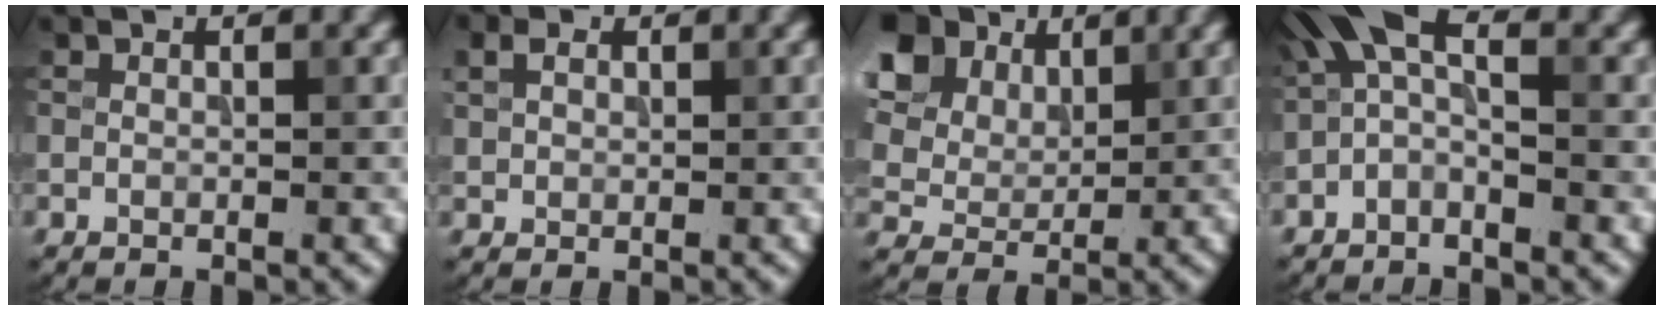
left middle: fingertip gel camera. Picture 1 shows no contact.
{"total": 2.3, "force": [1.0, 1.7, 1.1], "torque": [-0.027, 0.009, 0.014]}
{"total": 14.1, "force": [6.1, 10.0, 7.8], "torque": [-0.181, 0.039, 0.118]}
{"total": 4.3, "force": [-0.4, 1.8, 3.9], "torque": [-0.079, 0.020, -0.025]}